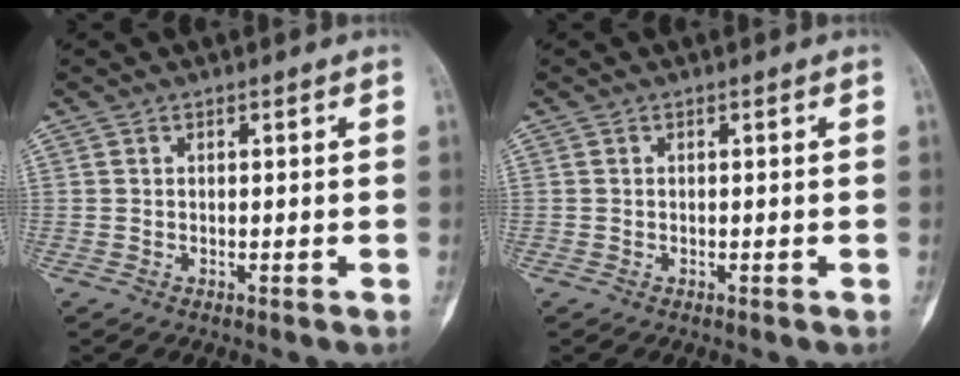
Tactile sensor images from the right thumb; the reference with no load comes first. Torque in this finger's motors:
{"motor_torque": [0.08, -0.13, 0.15, 0.05, -0.01]}